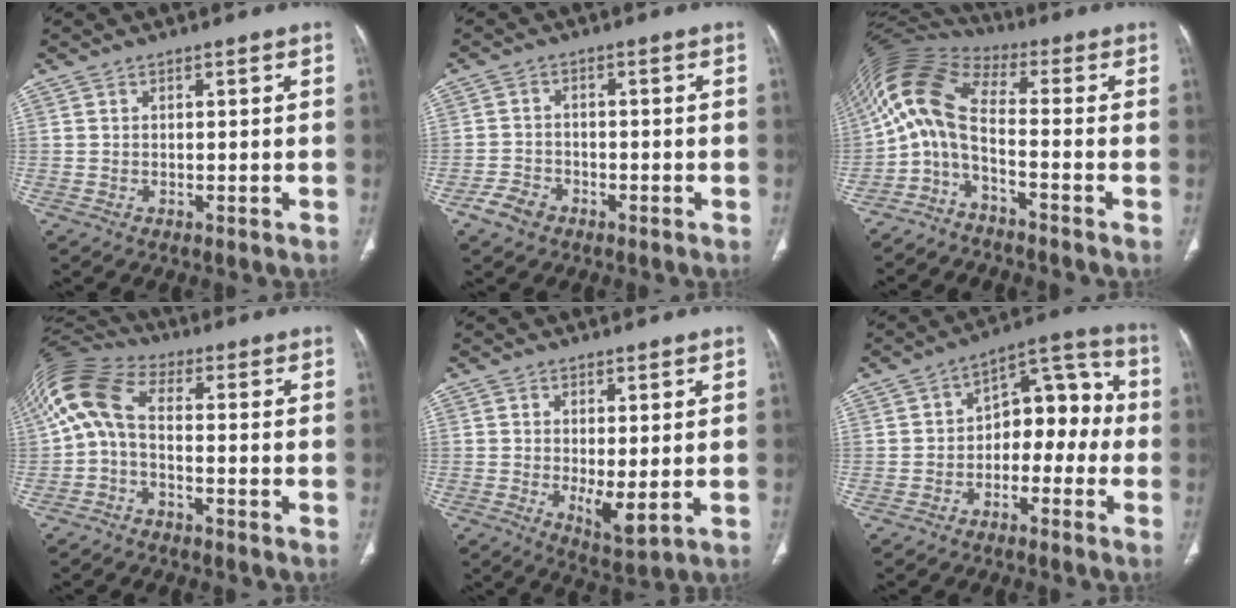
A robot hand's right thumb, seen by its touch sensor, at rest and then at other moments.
{"total": 3.9, "force": [-2.4, 2.7, 1.5], "torque": [-0.026, 0.017, -0.042]}
{"total": 9.9, "force": [-3.8, 3.6, 8.5], "torque": [-0.186, 0.072, -0.084]}
{"total": 10.5, "force": [-1.2, 5.9, 8.6], "torque": [-0.188, 0.045, -0.035]}
{"total": 4.9, "force": [-0.1, 1.6, 4.6], "torque": [-0.078, -0.019, 0.006]}
{"total": 11.5, "force": [-2.0, 7.3, 8.7], "torque": [-0.078, 0.054, -0.042]}